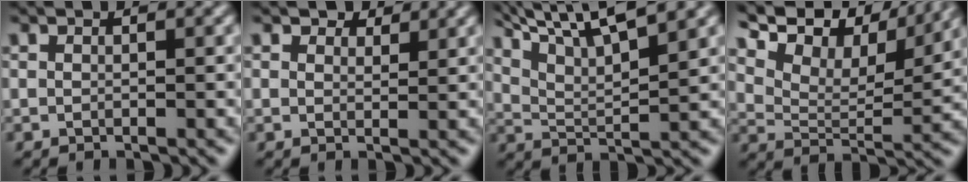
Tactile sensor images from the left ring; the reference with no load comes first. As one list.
[{"total": 2.9, "force": [2.4, 1.2, 1.0], "torque": [-0.024, 0.014, 0.021]}, {"total": 10.7, "force": [7.2, 3.0, 7.4], "torque": [-0.142, 0.035, 0.104]}, {"total": 12.1, "force": [8.2, 5.0, 7.3], "torque": [-0.172, 0.046, 0.131]}]